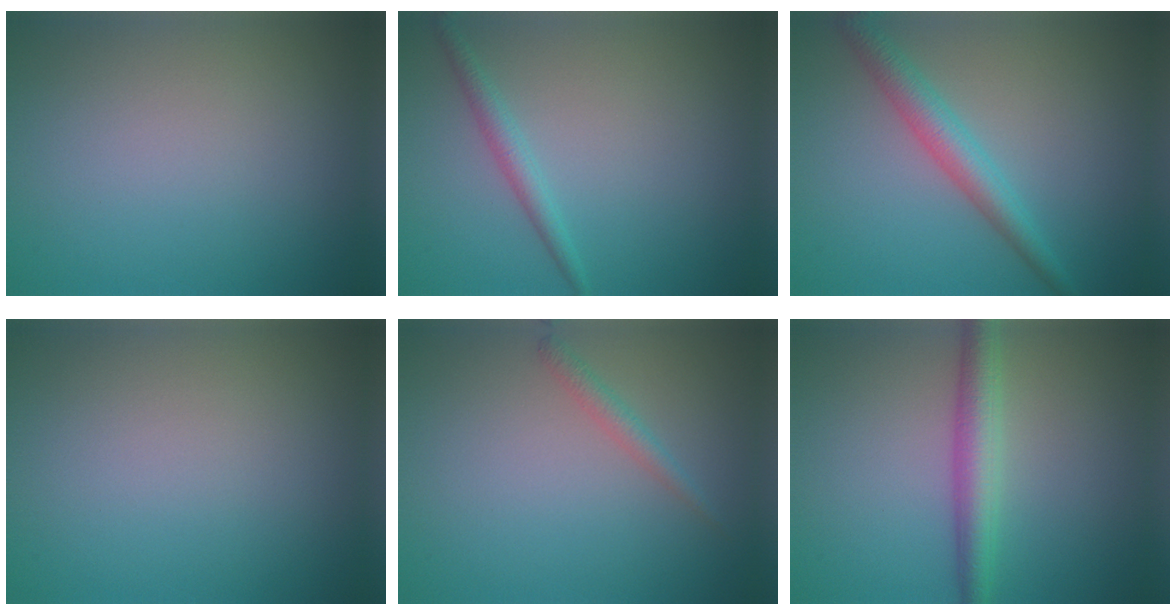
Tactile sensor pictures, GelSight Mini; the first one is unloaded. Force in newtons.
{"total": 1.8, "press": 1.8, "slide": 0.0}
{"total": 3.5, "press": 3.5, "slide": 0.1}
{"total": 0.0}
{"total": 1.4, "press": 1.4, "slide": 0.1}
{"total": 3.7, "press": 3.7, "slide": 0.0}